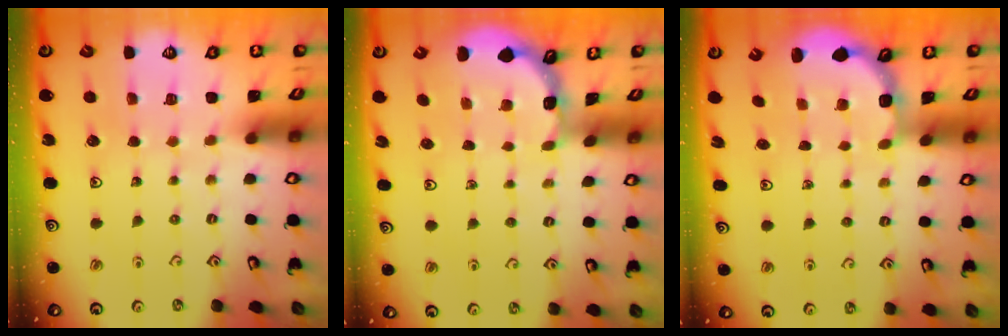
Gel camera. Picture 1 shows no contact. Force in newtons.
{"total": 1.8, "press": 1.8, "slide": 0.2}
{"total": 2.9, "press": 2.3, "slide": 1.8}